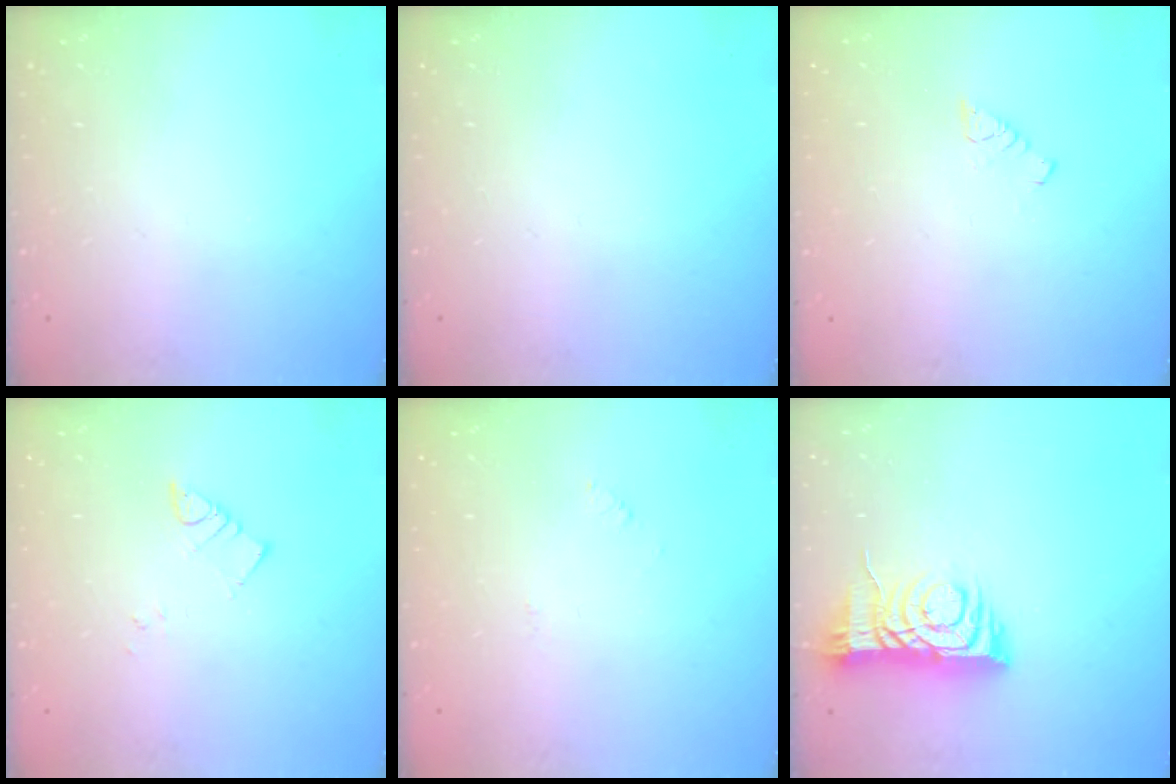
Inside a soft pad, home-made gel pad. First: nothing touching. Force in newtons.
{"total": 0.0}
{"total": 4.8, "press": 4.8, "slide": 0.3}
{"total": 3.2, "press": 3.2, "slide": 0.2}
{"total": 1.7, "press": 1.7, "slide": 0.2}
{"total": 9.1, "press": 9.1, "slide": 1.0}